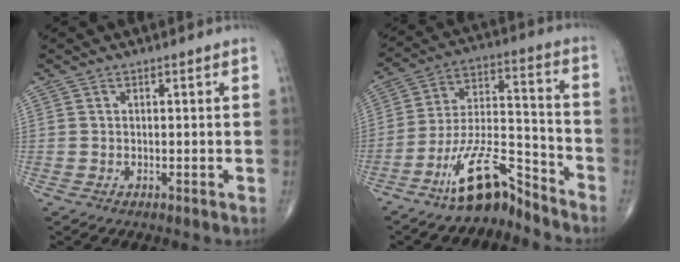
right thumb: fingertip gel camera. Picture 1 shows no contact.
{"total": 12.3, "force": [-9.7, 3.6, 6.8], "torque": [-0.121, 0.091, -0.184]}